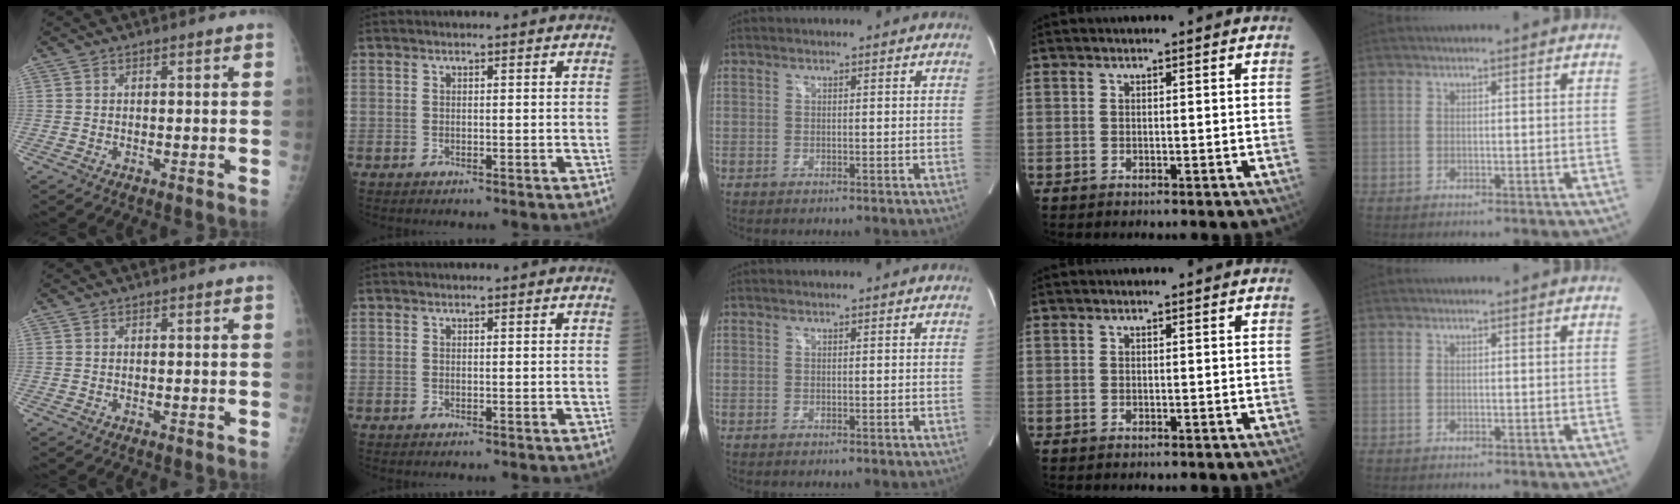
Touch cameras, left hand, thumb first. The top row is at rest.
{}